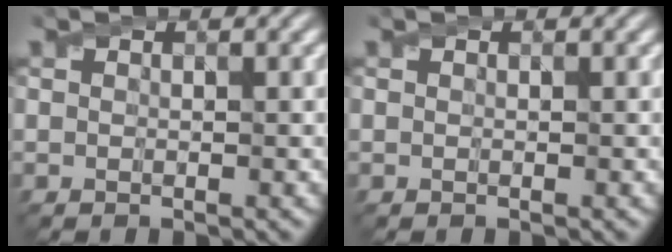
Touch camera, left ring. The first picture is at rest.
{"total": 0.0}